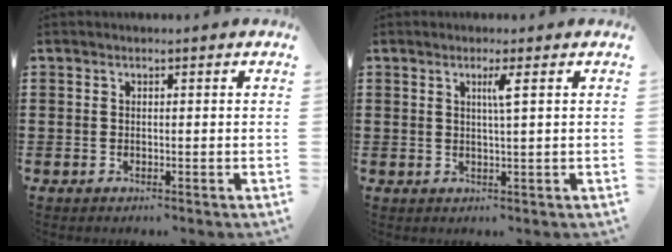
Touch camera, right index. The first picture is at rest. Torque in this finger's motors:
{"motor_torque": [0.36, -0.21, 0.04, 0.07]}